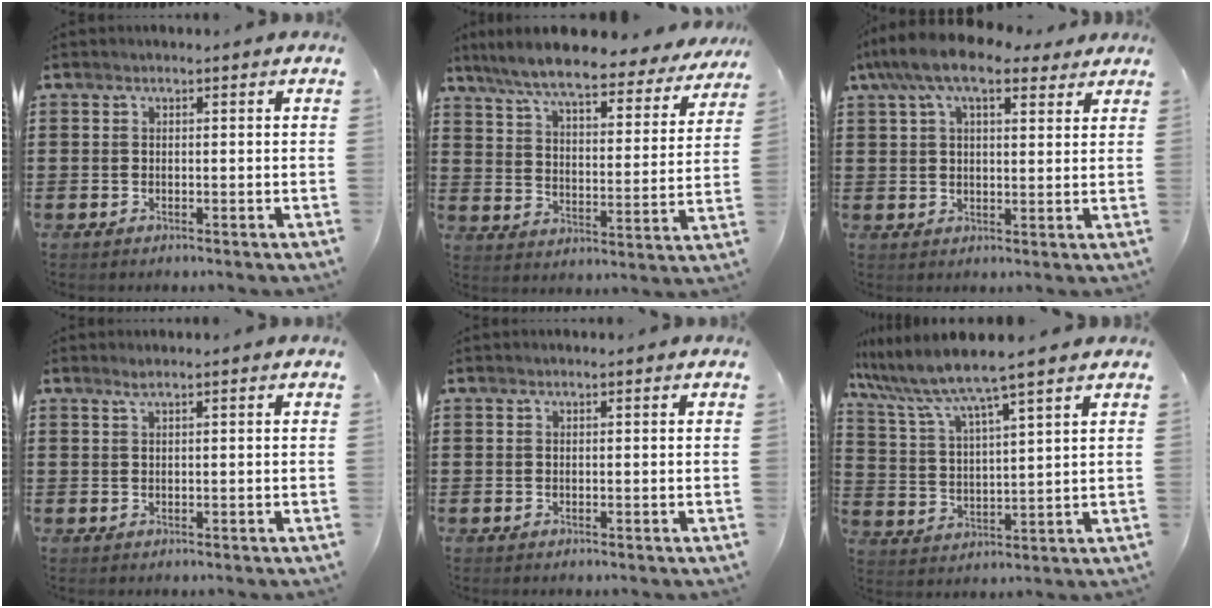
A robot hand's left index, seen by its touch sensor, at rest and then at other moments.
{"total": 8.7, "force": [7.7, 0.6, 3.9], "torque": [-0.108, -0.044, 0.132]}
{"total": 9.3, "force": [6.4, 3.5, 5.7], "torque": [-0.121, -0.001, 0.115]}
{"total": 1.1, "force": [0.6, -0.1, 0.9], "torque": [-0.017, -0.001, 0.012]}
{"total": 0.0}
{"total": 6.8, "force": [5.8, -0.3, 3.5], "torque": [-0.094, -0.036, 0.094]}